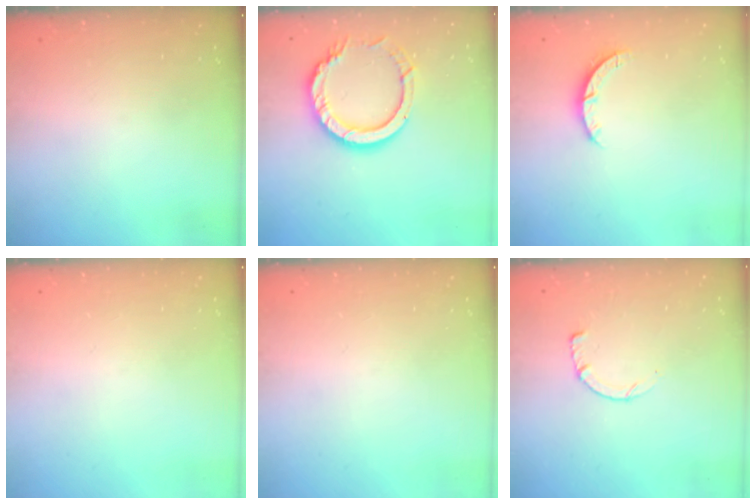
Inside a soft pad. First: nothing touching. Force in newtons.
{"total": 12.3, "press": 12.2, "slide": 1.0}
{"total": 3.2, "press": 3.2, "slide": 0.4}
{"total": 0.0}
{"total": 0.0}
{"total": 3.0, "press": 3.0, "slide": 0.3}